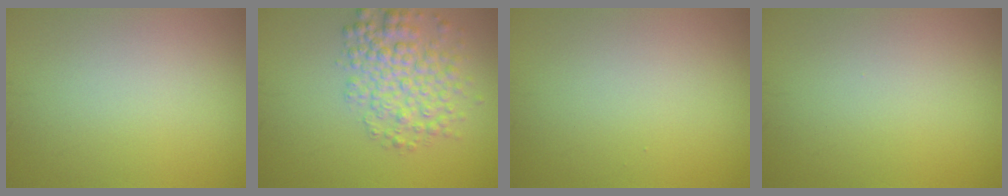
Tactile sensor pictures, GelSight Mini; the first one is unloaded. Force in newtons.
{"total": 5.0, "press": 5.0, "slide": 0.2}
{"total": 0.0}
{"total": 0.0}